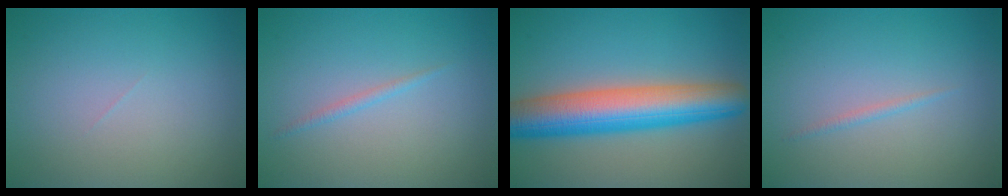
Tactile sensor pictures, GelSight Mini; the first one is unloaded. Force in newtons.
{"total": 0.8, "press": 0.8, "slide": 0.1}
{"total": 9.2, "press": 9.2, "slide": 0.3}
{"total": 0.6, "press": 0.6, "slide": 0.0}